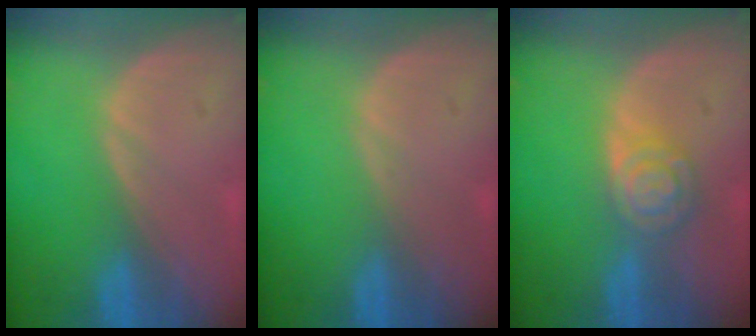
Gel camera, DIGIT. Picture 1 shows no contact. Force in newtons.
{"total": 0.0}
{"total": 5.5, "press": 4.9, "slide": 2.6}